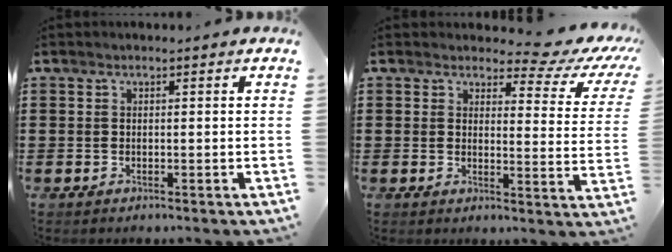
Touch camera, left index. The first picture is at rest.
{"total": 5.3, "force": [4.3, 1.5, 2.8], "torque": [-0.052, -0.022, 0.068]}